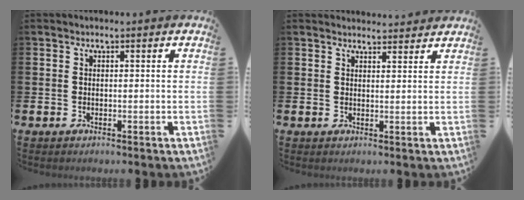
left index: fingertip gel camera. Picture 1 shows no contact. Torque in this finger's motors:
{"motor_torque": [0.43, -1.71, -0.03, -0.02]}